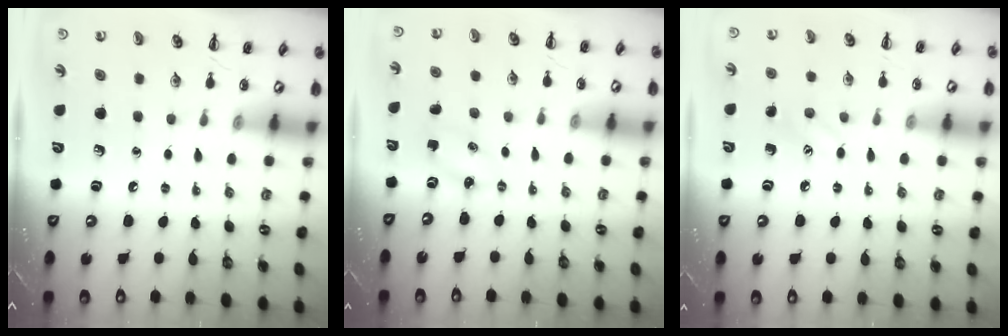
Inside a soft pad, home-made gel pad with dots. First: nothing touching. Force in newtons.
{"total": 2.9, "press": 2.8, "slide": 0.7}
{"total": 6.9, "press": 6.7, "slide": 1.8}